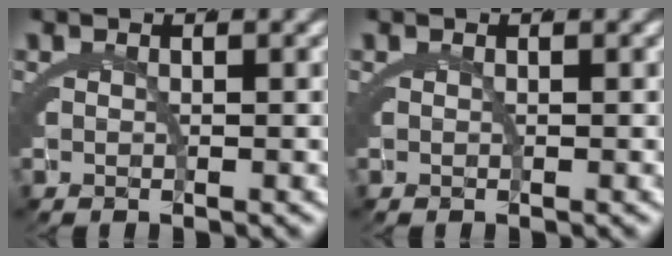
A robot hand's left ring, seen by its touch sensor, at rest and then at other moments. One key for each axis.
{"total": 0.0}